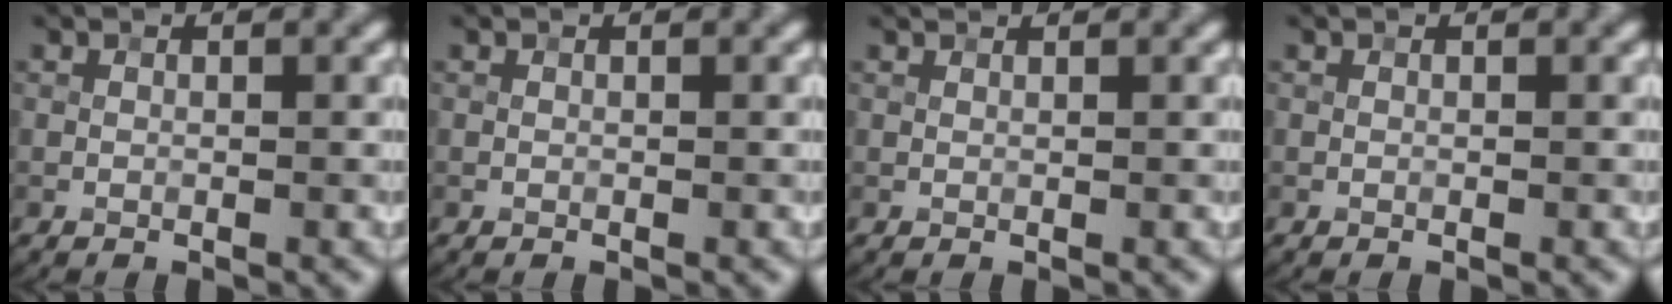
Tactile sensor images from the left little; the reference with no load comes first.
{"total": 0.0}
{"total": 0.9, "force": [0.8, 0.0, 0.3], "torque": [-0.009, -0.003, 0.011]}
{"total": 0.0}